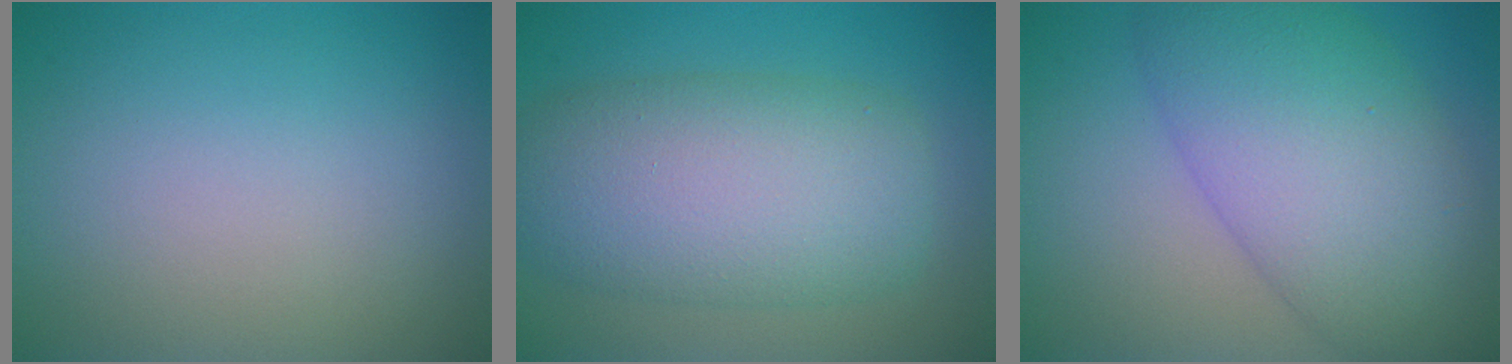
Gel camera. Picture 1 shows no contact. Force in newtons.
{"total": 9.3, "press": 9.3, "slide": 0.2}
{"total": 9.8, "press": 9.7, "slide": 0.2}